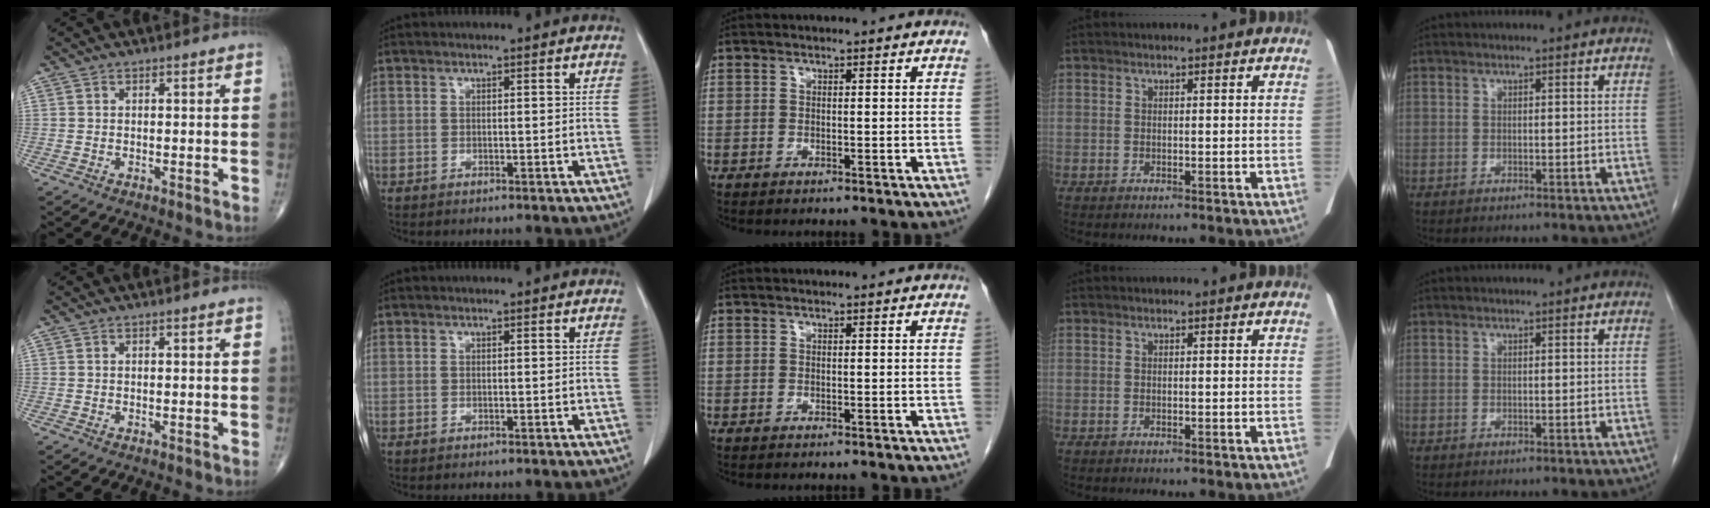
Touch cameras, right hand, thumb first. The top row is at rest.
{}